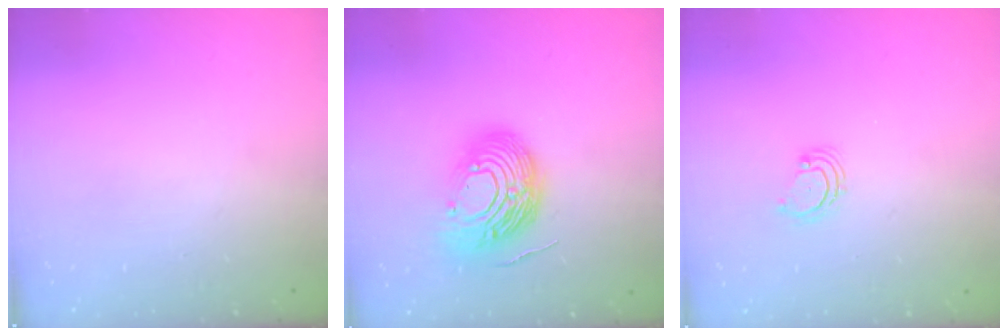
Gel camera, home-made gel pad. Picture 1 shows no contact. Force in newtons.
{"total": 15.3, "press": 15.1, "slide": 2.2}
{"total": 3.1, "press": 3.1, "slide": 0.5}